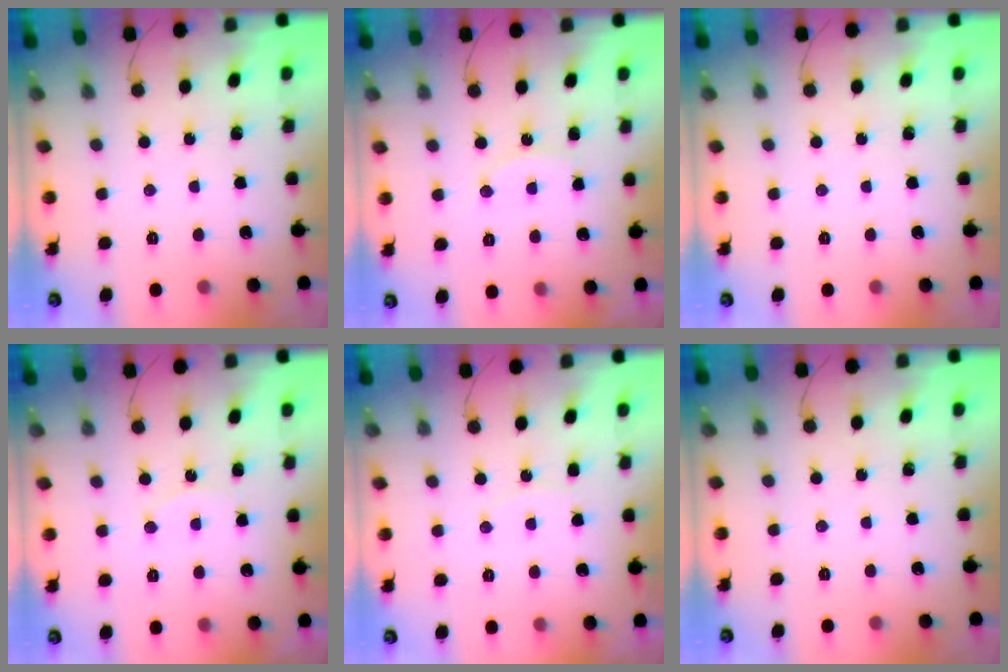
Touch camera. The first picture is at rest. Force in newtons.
{"total": 7.4, "press": 7.4, "slide": 0.1}
{"total": 0.0}
{"total": 5.4, "press": 5.3, "slide": 0.7}
{"total": 3.9, "press": 3.7, "slide": 1.4}
{"total": 0.0}